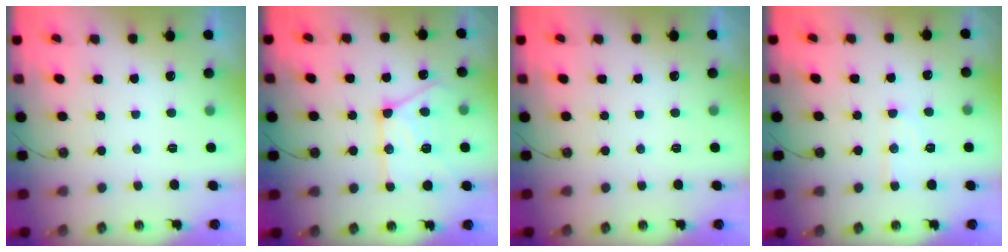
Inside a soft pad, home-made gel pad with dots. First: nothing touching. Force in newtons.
{"total": 16.4, "press": 16.3, "slide": 1.4}
{"total": 0.0}
{"total": 8.4, "press": 8.3, "slide": 0.7}